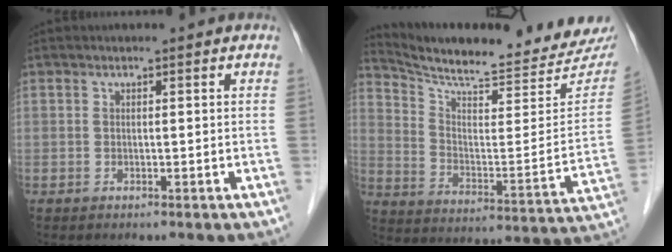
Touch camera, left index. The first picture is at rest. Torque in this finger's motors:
{"motor_torque": [-1.02, -1.12, 0.01, 0.02]}